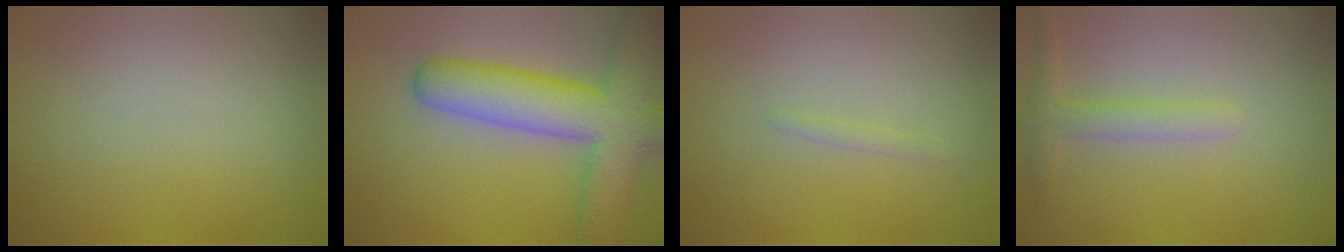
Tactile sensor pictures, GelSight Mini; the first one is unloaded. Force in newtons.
{"total": 9.0, "press": 9.0, "slide": 0.5}
{"total": 0.7, "press": 0.7, "slide": 0.1}
{"total": 2.1, "press": 2.1, "slide": 0.1}